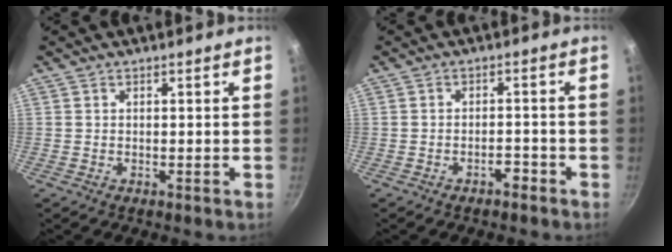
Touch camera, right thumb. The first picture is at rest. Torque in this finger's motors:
{"motor_torque": [-0.09, 0.06, -0.05, 0.00, 0.00]}